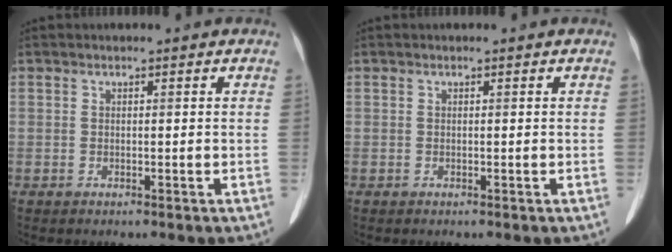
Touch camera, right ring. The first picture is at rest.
{"total": 0.0}